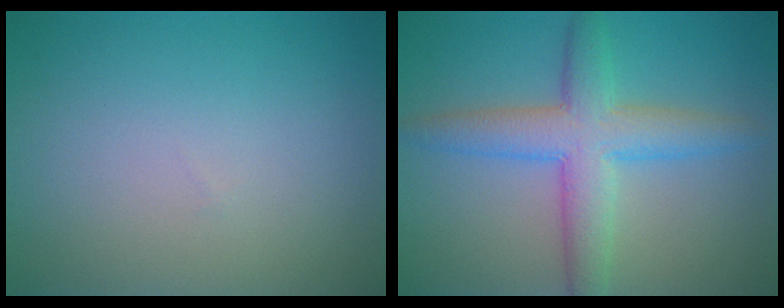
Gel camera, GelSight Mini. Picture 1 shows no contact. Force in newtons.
{"total": 5.5, "press": 5.5, "slide": 0.1}